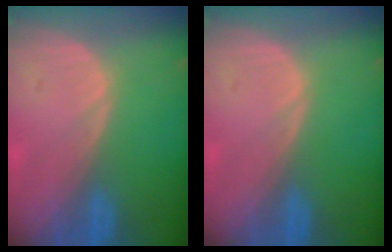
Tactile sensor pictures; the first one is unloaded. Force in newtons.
{"total": 0.0}